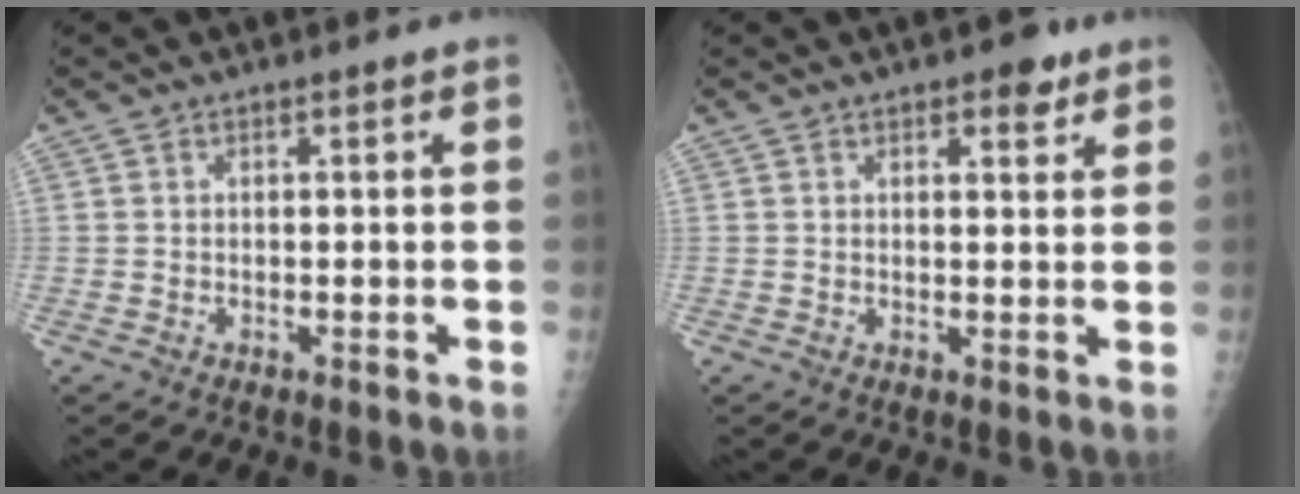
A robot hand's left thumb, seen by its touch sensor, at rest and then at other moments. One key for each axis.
{"total": 3.8, "fx": 2.4, "fy": 1.8, "fz": 2.4, "tx": -0.015, "ty": -0.010, "tz": 0.029}